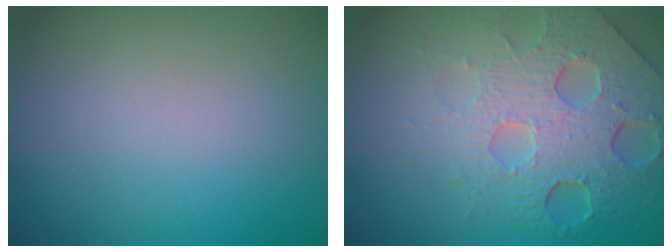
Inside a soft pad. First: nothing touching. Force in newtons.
{"total": 8.1, "press": 5.4, "slide": 6.1}